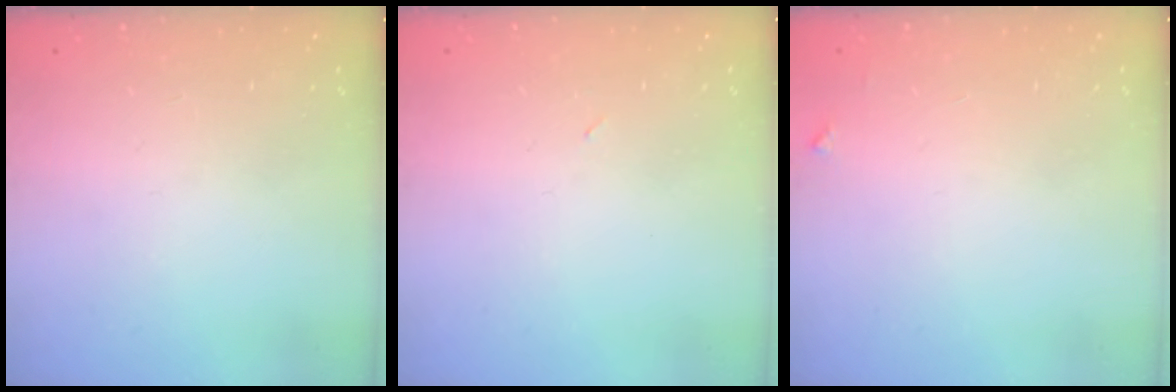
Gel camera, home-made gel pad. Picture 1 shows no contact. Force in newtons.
{"total": 2.4, "press": 2.3, "slide": 0.8}
{"total": 3.3, "press": 3.3, "slide": 0.4}